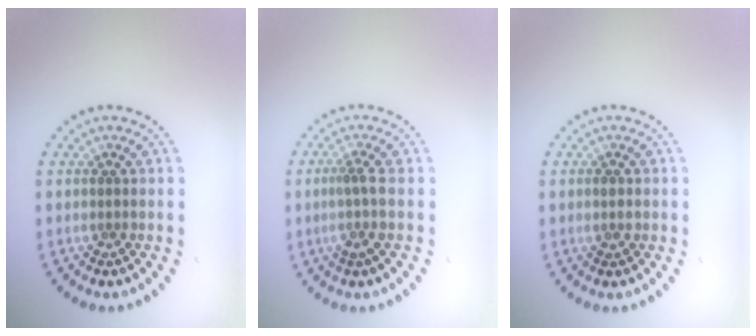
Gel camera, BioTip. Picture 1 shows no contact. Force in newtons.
{"total": 2.0, "press": 1.5, "slide": 1.3}
{"total": 0.9, "press": 0.9, "slide": 0.0}